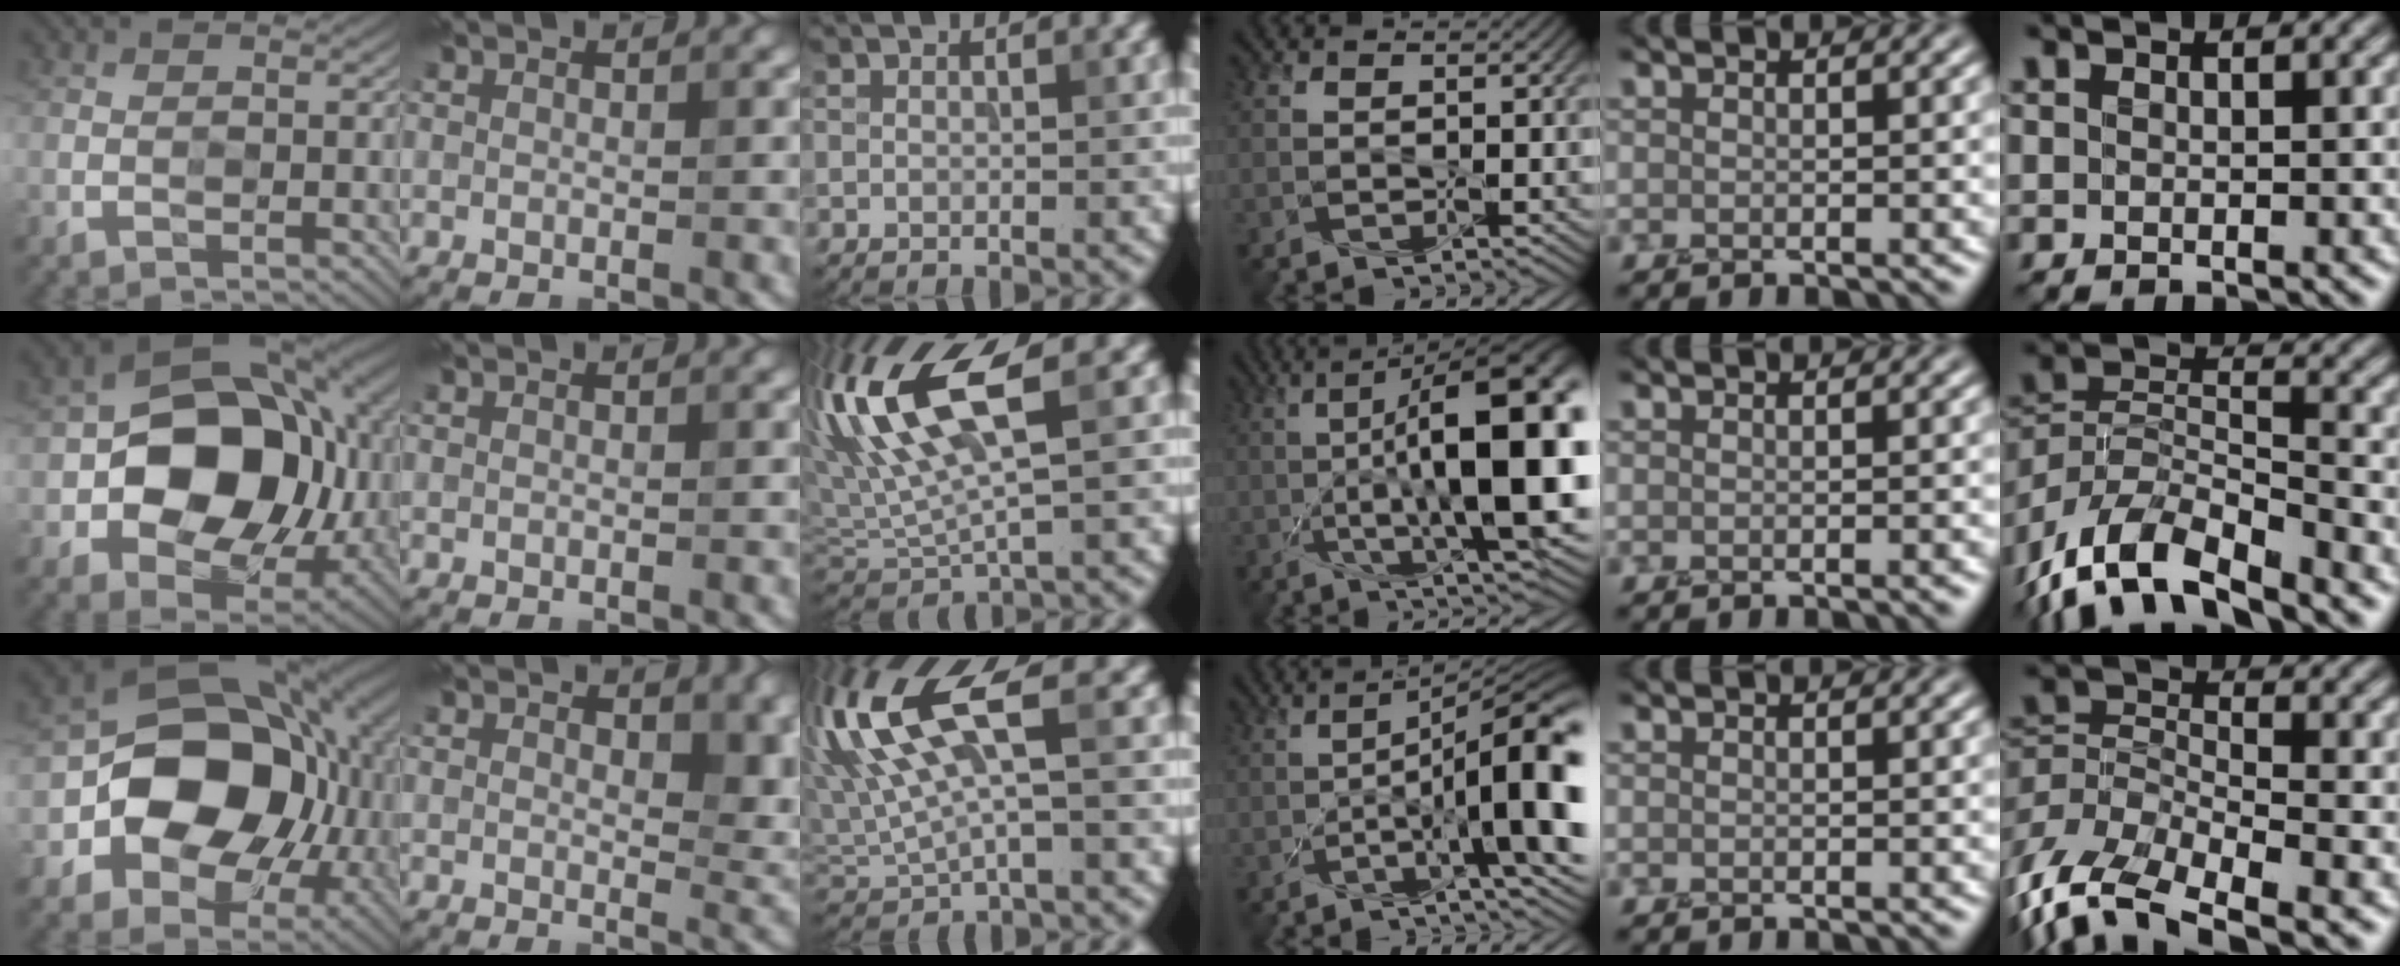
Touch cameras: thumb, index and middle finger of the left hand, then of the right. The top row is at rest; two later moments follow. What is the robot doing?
{"motion": "screw", "object": "medicine bottle"}